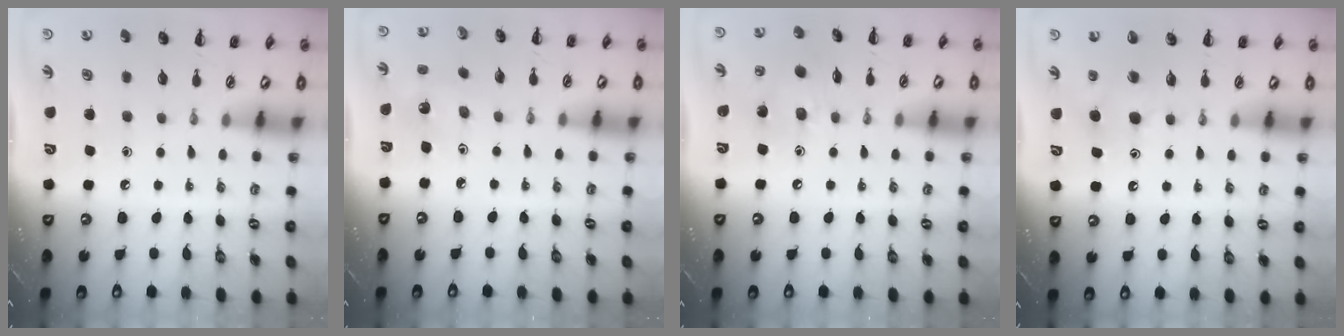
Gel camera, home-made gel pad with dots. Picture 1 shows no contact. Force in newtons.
{"total": 1.5, "press": 1.4, "slide": 0.5}
{"total": 8.5, "press": 8.5, "slide": 0.8}
{"total": 5.1, "press": 5.0, "slide": 1.1}